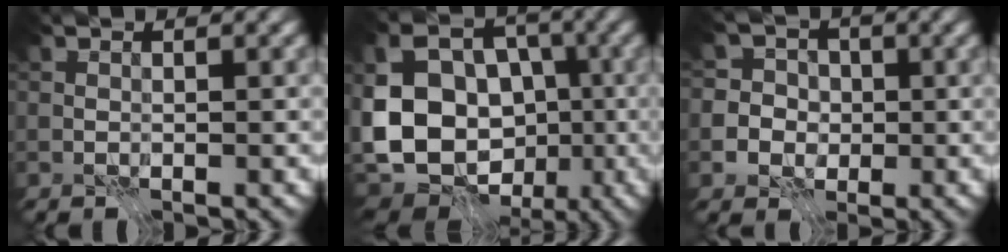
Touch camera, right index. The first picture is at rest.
{"total": 14.2, "force": [-3.7, 10.6, 8.7], "torque": [-0.138, 0.004, -0.060]}
{"total": 5.8, "force": [-0.1, 5.5, 1.7], "torque": [-0.016, 0.032, -0.027]}